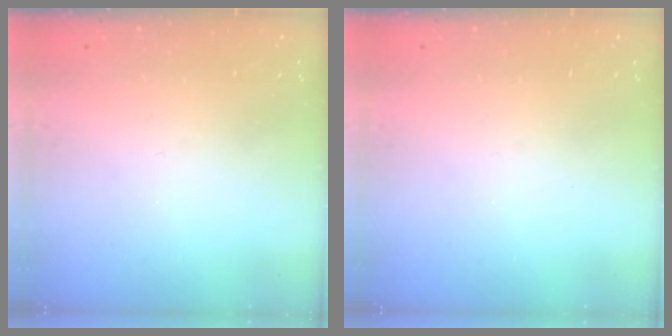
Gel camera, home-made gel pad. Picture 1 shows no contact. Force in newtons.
{"total": 0.0}